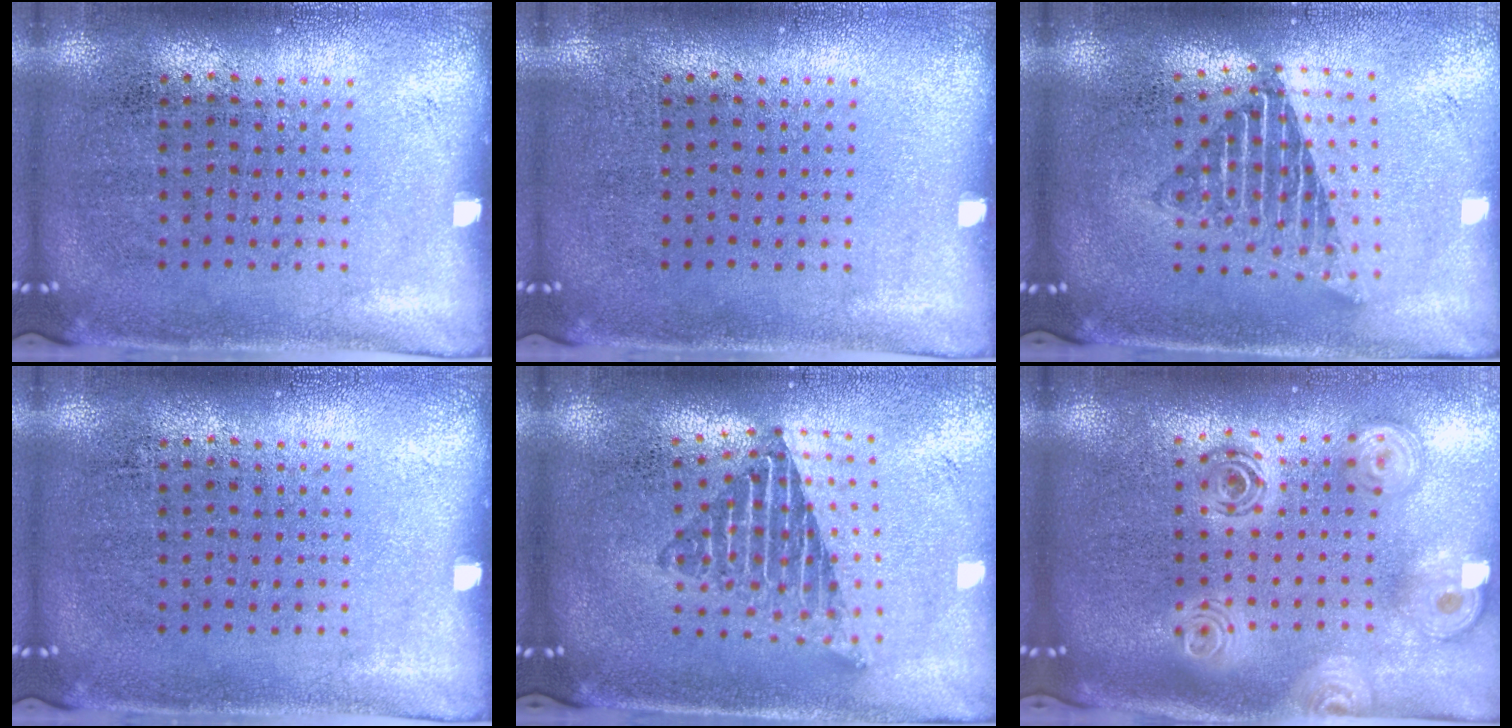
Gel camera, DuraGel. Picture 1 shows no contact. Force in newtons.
{"total": 0.0}
{"total": 1.6, "press": 1.4, "slide": 0.9}
{"total": 0.0}
{"total": 2.0, "press": 1.6, "slide": 1.3}
{"total": 2.5, "press": 1.9, "slide": 1.6}